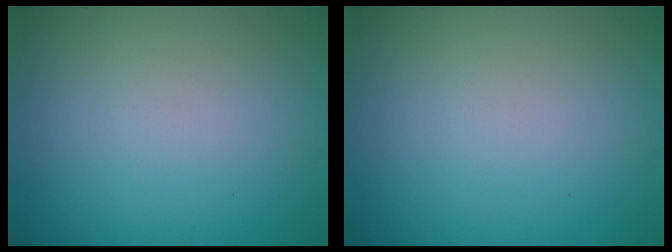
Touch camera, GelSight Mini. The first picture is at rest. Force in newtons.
{"total": 0.0}